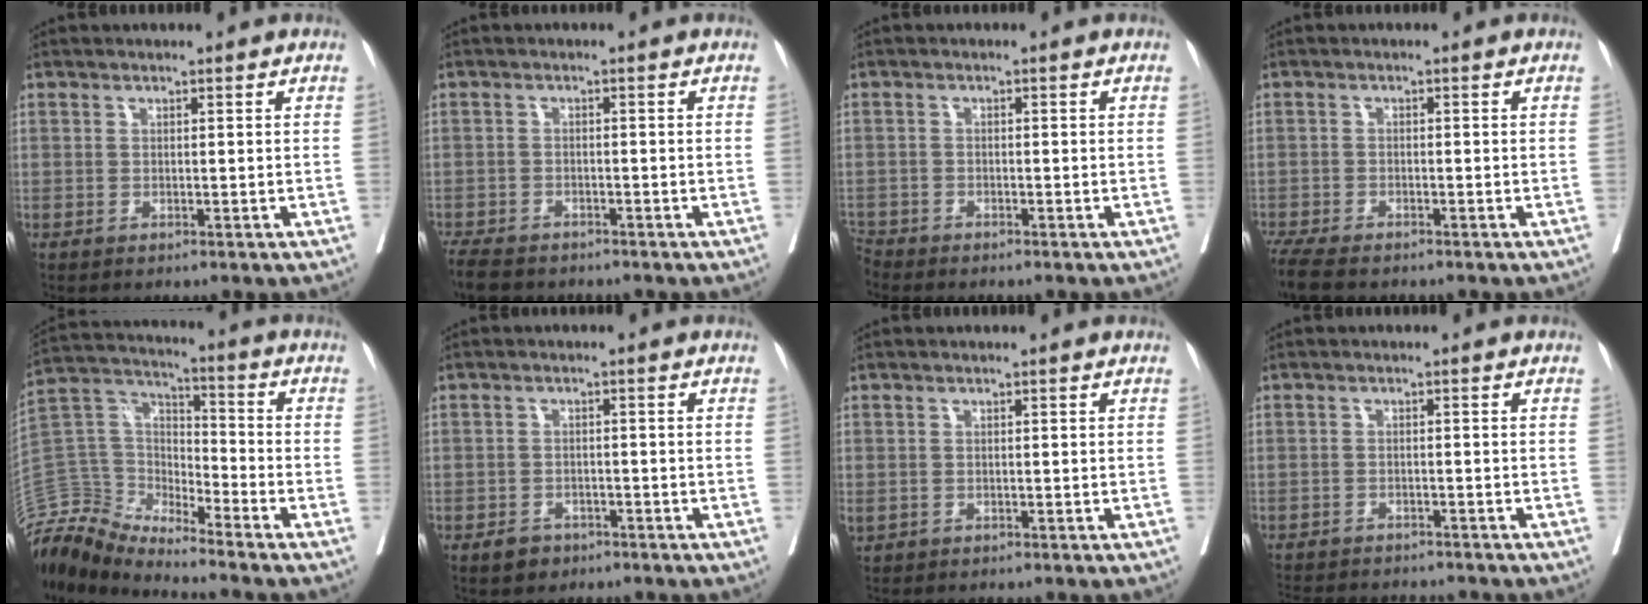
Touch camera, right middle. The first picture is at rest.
{"total": 6.6, "force": [-5.5, 2.5, 2.6], "torque": [-0.043, -0.010, -0.088]}
{"total": 2.2, "force": [-2.2, 0.3, -0.2], "torque": [0.007, -0.007, -0.043]}
{"total": 6.5, "force": [-5.4, 1.4, 3.3], "torque": [-0.059, -0.016, -0.093]}
{"total": 9.2, "force": [-9.1, 0.8, -0.1], "torque": [-0.001, 0.058, -0.182]}
{"total": 2.7, "force": [-1.8, 1.8, 0.8], "torque": [-0.014, 0.005, -0.023]}
{"total": 0.8, "force": [-0.2, 0.6, 0.4], "torque": [-0.007, 0.003, 0.003]}
{"total": 11.0, "force": [-10.1, 2.5, 3.6], "torque": [-0.065, -0.005, -0.134]}